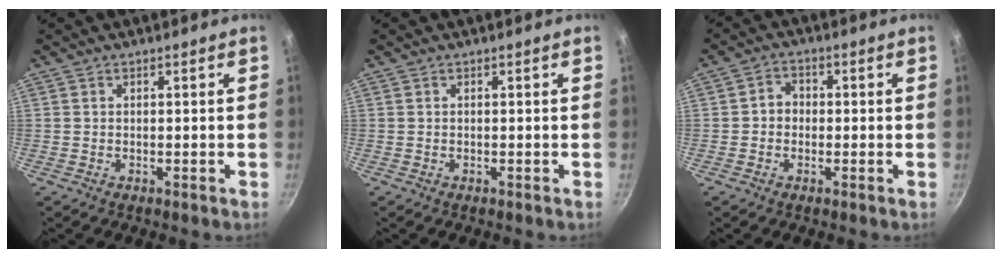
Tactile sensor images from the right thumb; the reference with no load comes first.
{"total": 0.0}
{"total": 3.3, "force": [-0.4, 2.9, 1.5], "torque": [-0.003, 0.012, -0.013]}